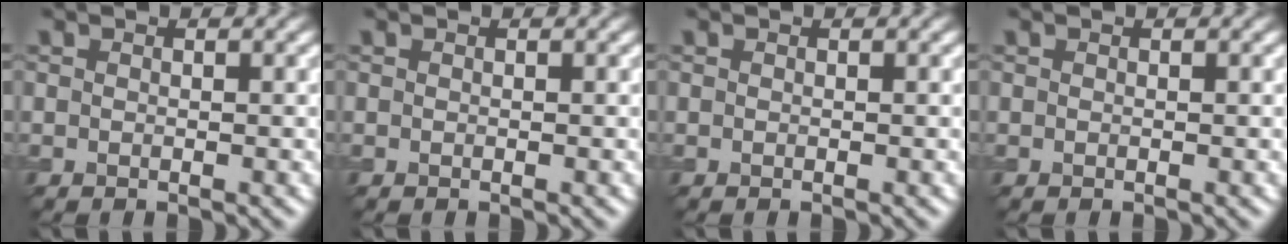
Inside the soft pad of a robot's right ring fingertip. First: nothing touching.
{"total": 0.0}
{"total": 0.0}
{"total": 0.0}